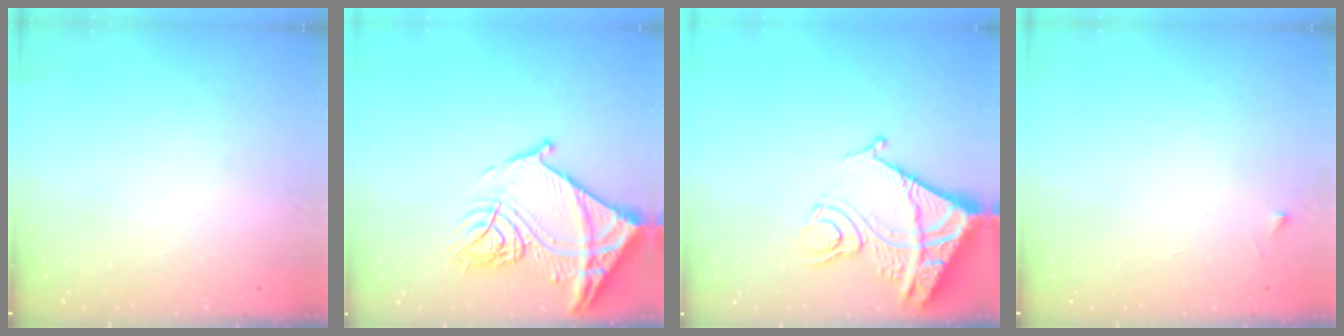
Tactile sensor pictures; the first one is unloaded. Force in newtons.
{"total": 19.8, "press": 19.7, "slide": 2.1}
{"total": 13.8, "press": 13.8, "slide": 1.4}
{"total": 2.5, "press": 2.5, "slide": 0.3}